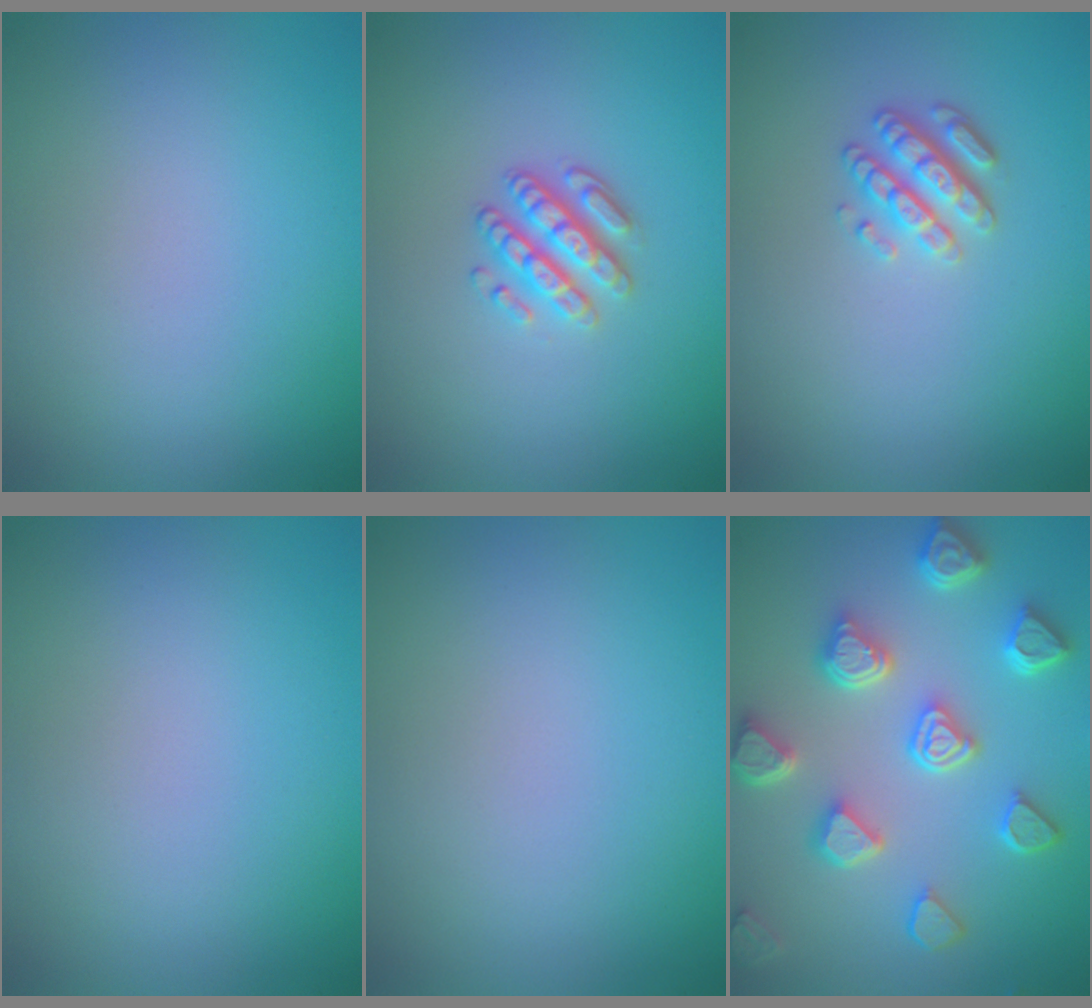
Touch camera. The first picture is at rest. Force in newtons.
{"total": 3.0, "press": 2.6, "slide": 1.5}
{"total": 2.8, "press": 2.5, "slide": 1.0}
{"total": 0.0}
{"total": 0.0}
{"total": 6.7, "press": 5.4, "slide": 3.9}